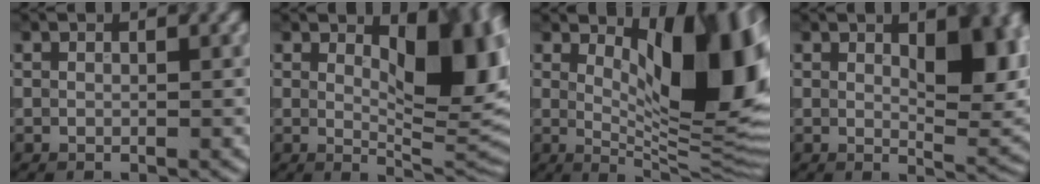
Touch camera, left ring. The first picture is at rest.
{"total": 8.2, "force": [2.4, 3.5, 7.1], "torque": [-0.093, -0.008, 0.038]}
{"total": 12.9, "force": [3.9, 4.8, 11.4], "torque": [-0.134, -0.006, 0.064]}
{"total": 7.4, "force": [1.9, 3.0, 6.5], "torque": [-0.088, -0.002, 0.034]}